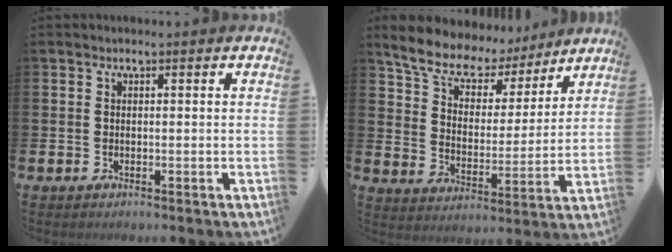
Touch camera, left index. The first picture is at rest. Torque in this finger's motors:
{"motor_torque": [1.12, -1.02, 0.61, 0.03]}